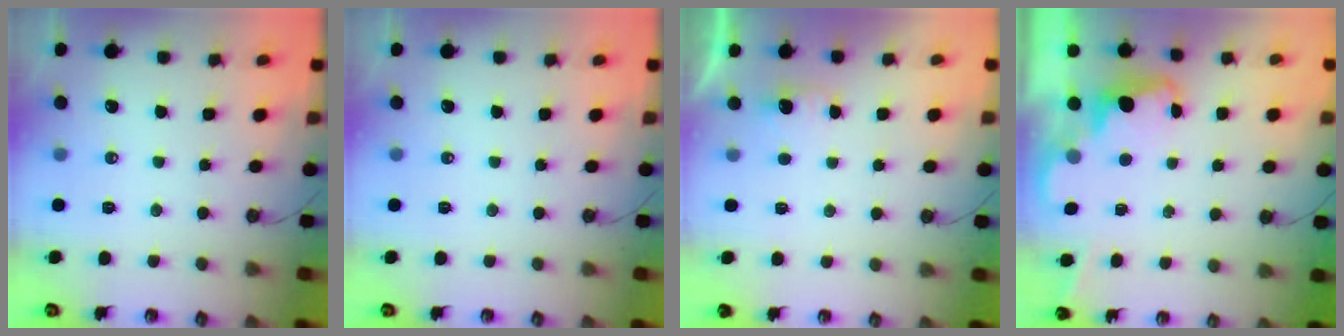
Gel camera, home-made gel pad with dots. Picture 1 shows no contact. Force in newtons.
{"total": 0.0}
{"total": 1.5, "press": 1.2, "slide": 0.8}
{"total": 2.3, "press": 2.3, "slide": 0.5}